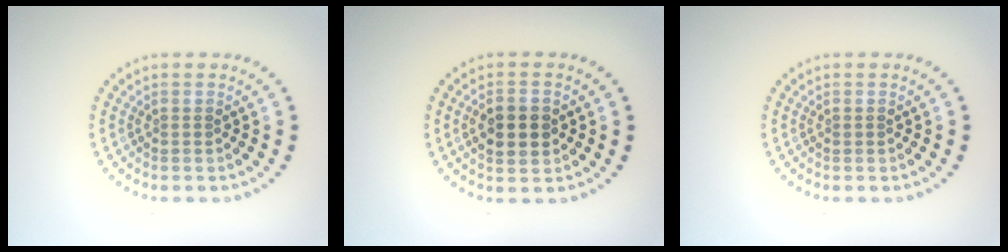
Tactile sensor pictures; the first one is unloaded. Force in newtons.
{"total": 4.1, "press": 4.1, "slide": 0.3}
{"total": 0.0}